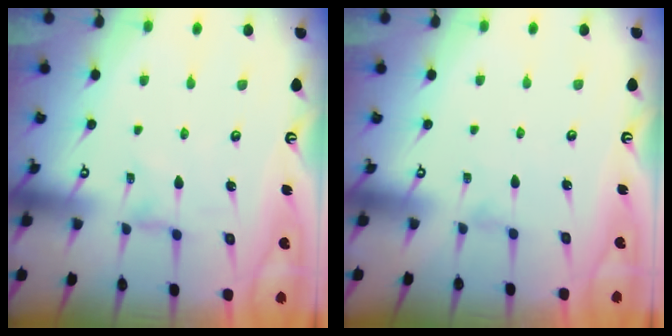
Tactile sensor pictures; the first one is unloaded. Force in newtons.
{"total": 0.0}